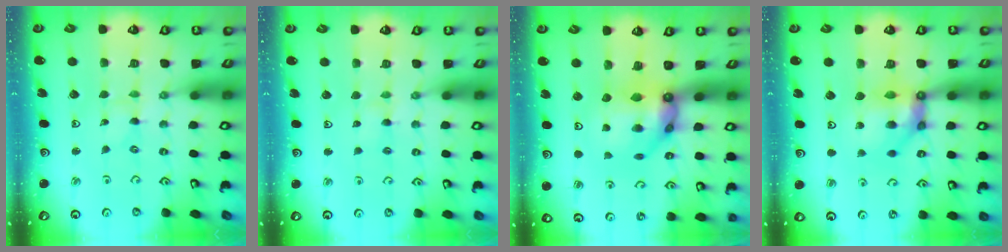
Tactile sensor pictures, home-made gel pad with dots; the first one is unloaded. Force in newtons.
{"total": 2.4, "press": 2.4, "slide": 0.3}
{"total": 12.4, "press": 12.3, "slide": 1.5}
{"total": 11.6, "press": 11.4, "slide": 1.9}